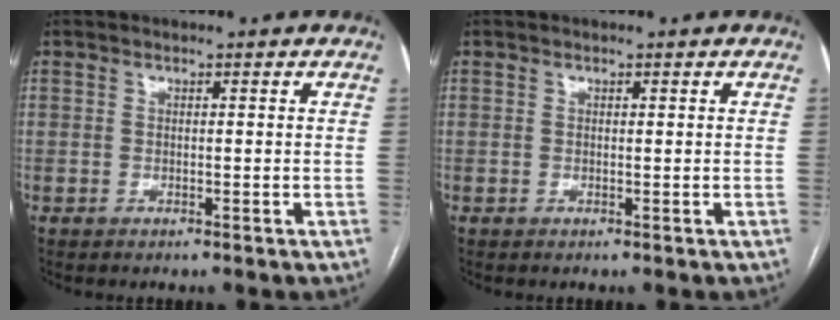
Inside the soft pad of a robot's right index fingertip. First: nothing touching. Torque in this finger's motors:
{"motor_torque": [0.08, 0.12, 0.00, 0.00]}